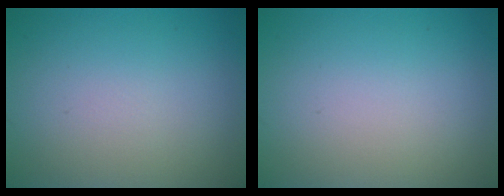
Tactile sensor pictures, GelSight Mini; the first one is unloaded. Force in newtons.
{"total": 0.0}